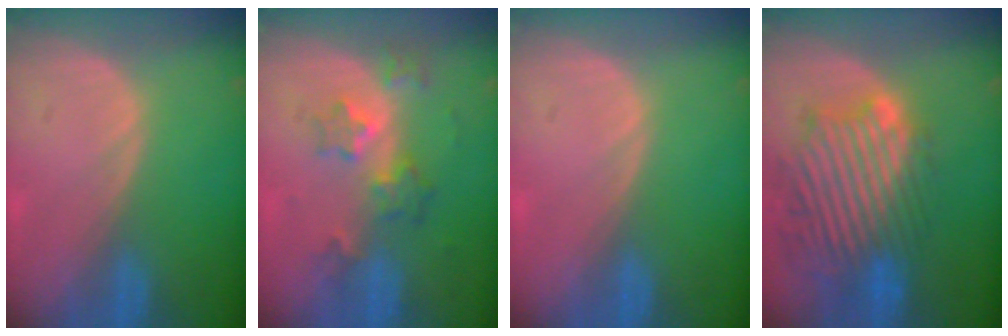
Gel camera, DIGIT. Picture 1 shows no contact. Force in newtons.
{"total": 6.1, "press": 5.4, "slide": 2.8}
{"total": 0.0}
{"total": 12.7, "press": 11.4, "slide": 5.6}